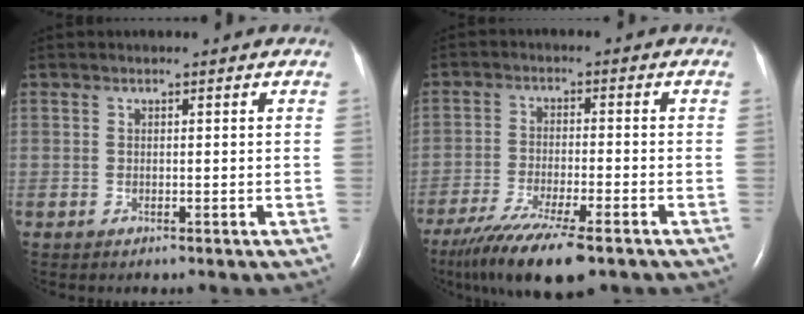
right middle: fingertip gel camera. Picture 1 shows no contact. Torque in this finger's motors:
{"motor_torque": [1.10, -1.04, 0.21, 0.07]}